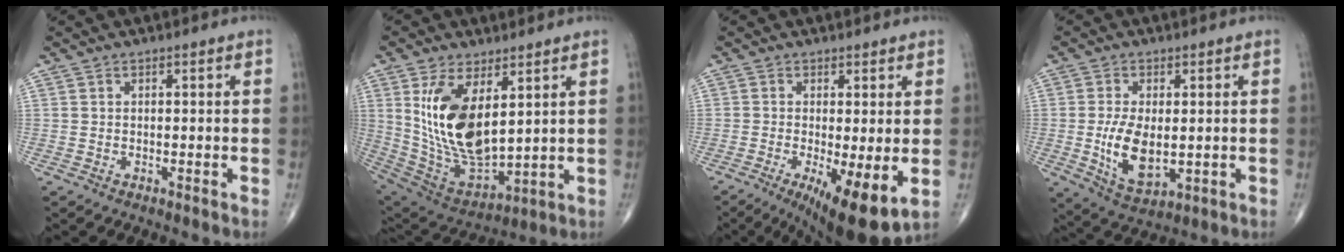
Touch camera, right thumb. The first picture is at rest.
{"total": 17.6, "force": [4.9, 8.6, 14.5], "torque": [-0.263, -0.027, 0.117]}
{"total": 11.4, "force": [-2.7, 3.3, 10.5], "torque": [-0.166, -0.026, -0.035]}
{"total": 9.6, "force": [-0.6, 5.1, 8.2], "torque": [-0.148, -0.017, 0.000]}